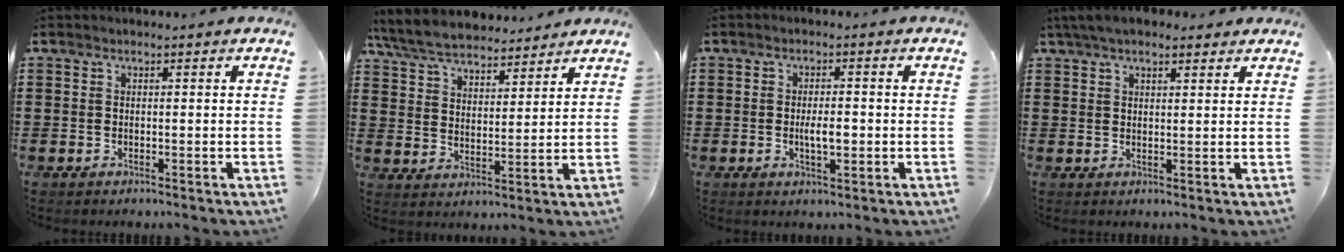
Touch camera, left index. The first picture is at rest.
{"total": 6.8, "force": [6.3, 1.5, 2.0], "torque": [-0.066, -0.023, 0.114]}
{"total": 3.4, "force": [-0.3, 1.2, 3.2], "torque": [-0.050, -0.002, -0.007]}
{"total": 4.3, "force": [3.4, 1.3, 2.2], "torque": [-0.051, 0.004, 0.064]}